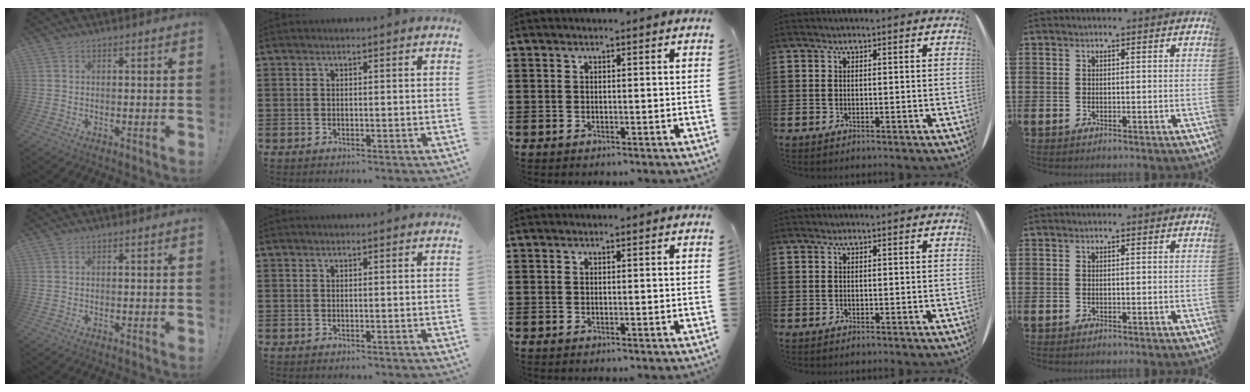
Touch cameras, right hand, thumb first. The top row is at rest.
{}